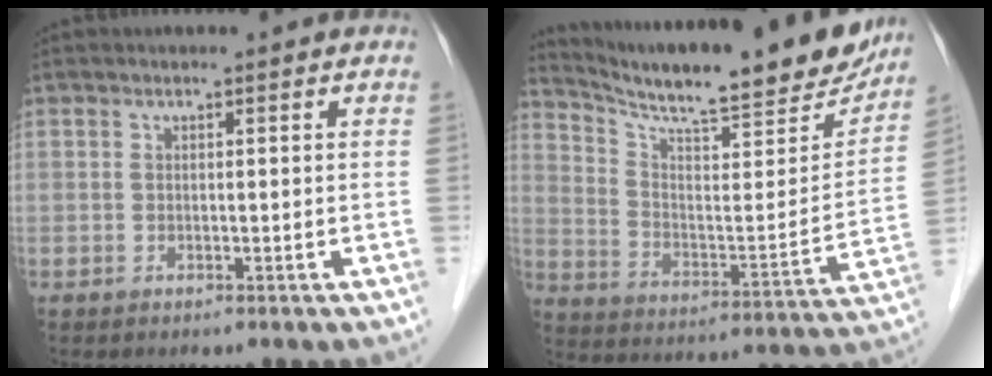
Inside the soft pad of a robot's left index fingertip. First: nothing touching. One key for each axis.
{"total": 23.8, "fx": 21.0, "fy": 3.3, "fz": 10.8, "tx": -0.175, "ty": -0.043, "tz": 0.298}